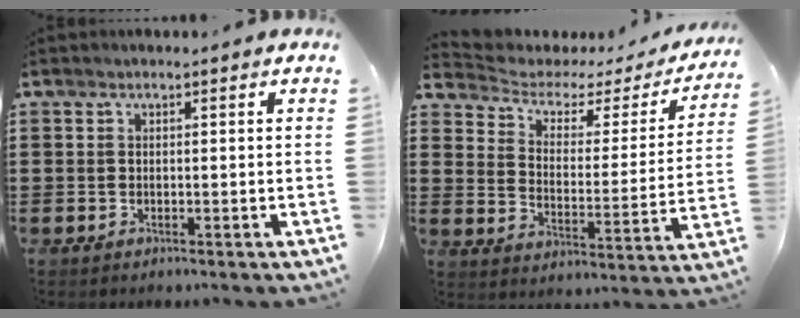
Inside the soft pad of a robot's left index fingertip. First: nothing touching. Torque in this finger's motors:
{"motor_torque": [-1.16, -0.97, -0.89, -0.21]}